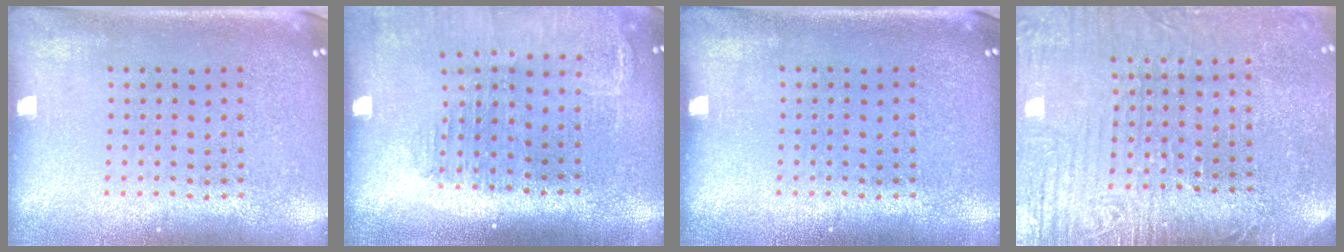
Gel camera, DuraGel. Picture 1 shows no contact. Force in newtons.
{"total": 1.4, "press": 1.4, "slide": 0.2}
{"total": 0.0}
{"total": 3.8, "press": 3.4, "slide": 1.7}